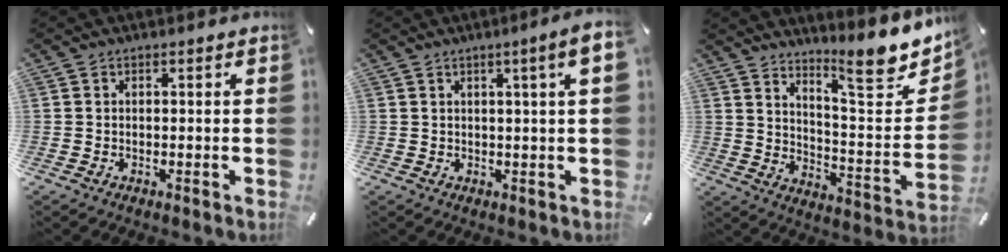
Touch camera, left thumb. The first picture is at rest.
{"total": 5.5, "force": [1.9, 0.3, 5.1], "torque": [-0.088, -0.002, 0.028]}
{"total": 14.8, "force": [12.0, 3.8, 7.8], "torque": [-0.093, -0.110, 0.201]}